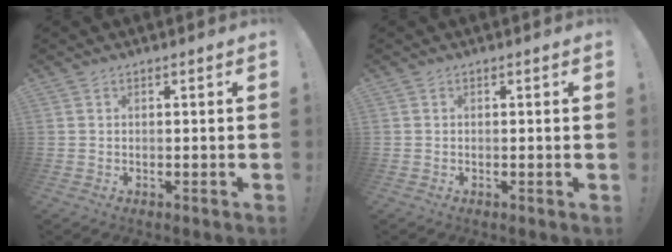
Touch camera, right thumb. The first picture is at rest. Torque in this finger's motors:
{"motor_torque": [-0.01, -0.01, 0.05, -0.01, 0.02]}